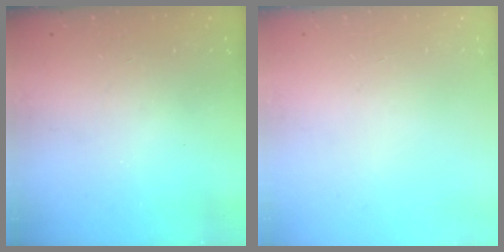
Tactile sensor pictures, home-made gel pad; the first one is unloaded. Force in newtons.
{"total": 0.0}